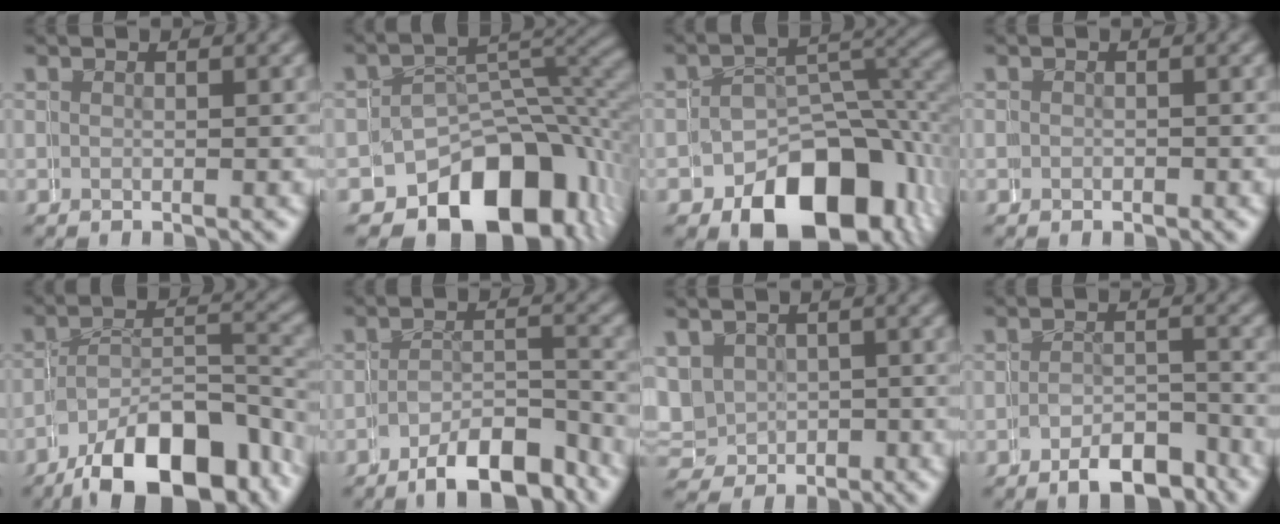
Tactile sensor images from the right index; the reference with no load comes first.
{"total": 10.6, "force": [-6.8, 6.4, 5.1], "torque": [-0.051, -0.023, -0.098]}
{"total": 8.6, "force": [-5.0, 5.2, 4.6], "torque": [-0.051, -0.016, -0.073]}
{"total": 1.0, "force": [-0.2, 1.0, -0.2], "torque": [-0.005, -0.004, -0.005]}
{"total": 11.0, "force": [-7.3, 5.3, 6.4], "torque": [-0.077, -0.026, -0.100]}
{"total": 6.8, "force": [-6.3, 2.3, 1.5], "torque": [-0.017, -0.014, -0.095]}
{"total": 5.1, "force": [0.0, 5.1, 0.1], "torque": [-0.010, -0.011, -0.003]}
{"total": 5.2, "force": [-4.5, 2.2, 1.3], "torque": [-0.007, -0.009, -0.074]}